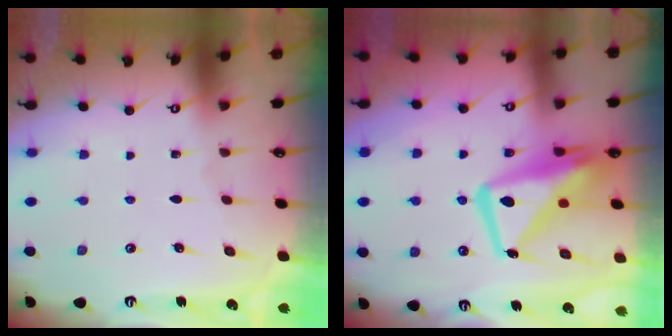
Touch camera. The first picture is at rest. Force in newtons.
{"total": 14.5, "press": 14.4, "slide": 1.6}